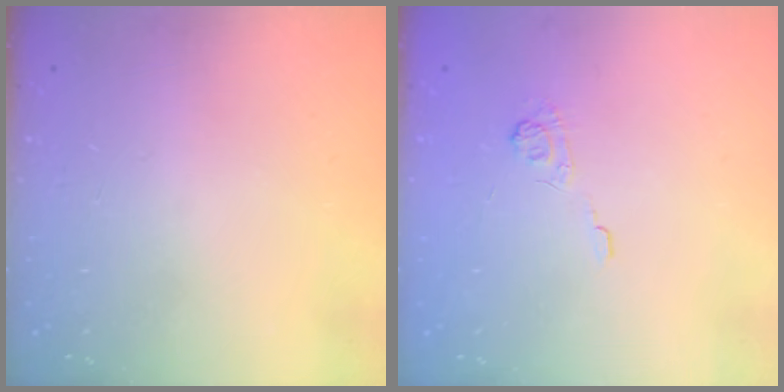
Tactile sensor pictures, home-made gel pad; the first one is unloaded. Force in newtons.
{"total": 2.5, "press": 2.1, "slide": 1.4}